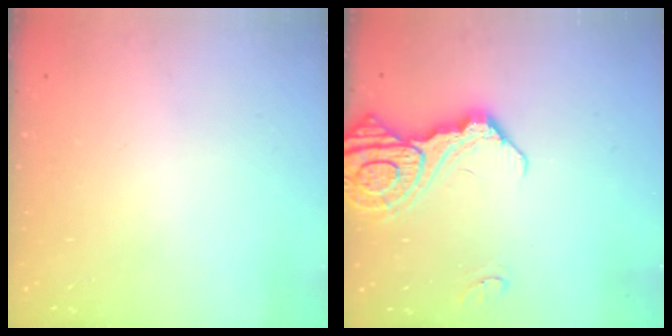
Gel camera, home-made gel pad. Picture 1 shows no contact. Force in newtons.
{"total": 15.5, "press": 15.3, "slide": 1.8}